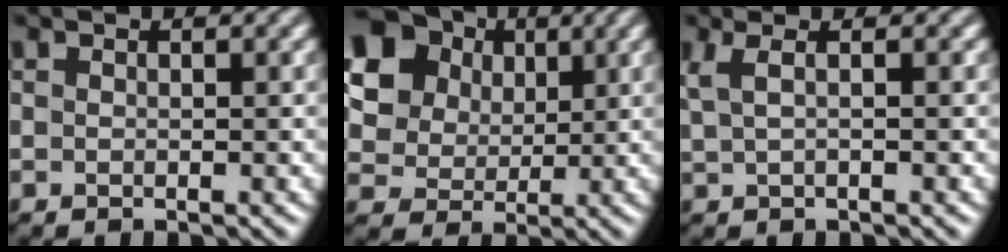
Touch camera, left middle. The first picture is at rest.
{"total": 12.6, "force": [5.3, 10.5, 4.8], "torque": [-0.133, 0.019, 0.105]}
{"total": 2.2, "force": [1.1, 0.7, 1.8], "torque": [-0.030, 0.008, 0.019]}